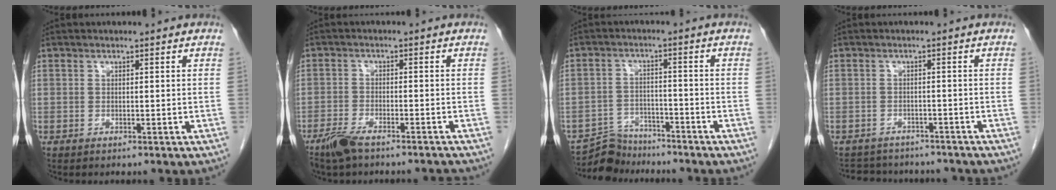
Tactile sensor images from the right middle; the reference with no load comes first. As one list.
[{"total": 6.4, "force": [-5.5, 1.1, 3.1], "torque": [-0.056, -0.010, -0.097]}, {"total": 5.8, "force": [-5.5, 1.8, -0.8], "torque": [0.011, 0.004, -0.097]}, {"total": 9.5, "force": [-8.6, 3.4, 2.1], "torque": [-0.036, 0.011, -0.105]}]